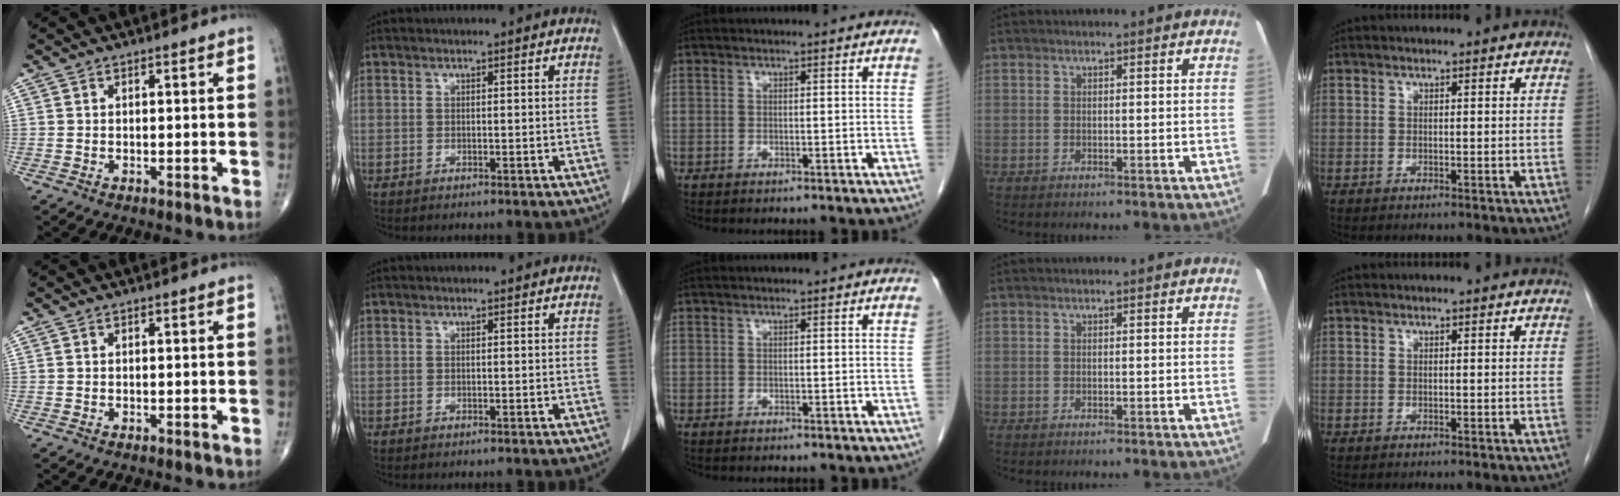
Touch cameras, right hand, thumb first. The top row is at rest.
{}